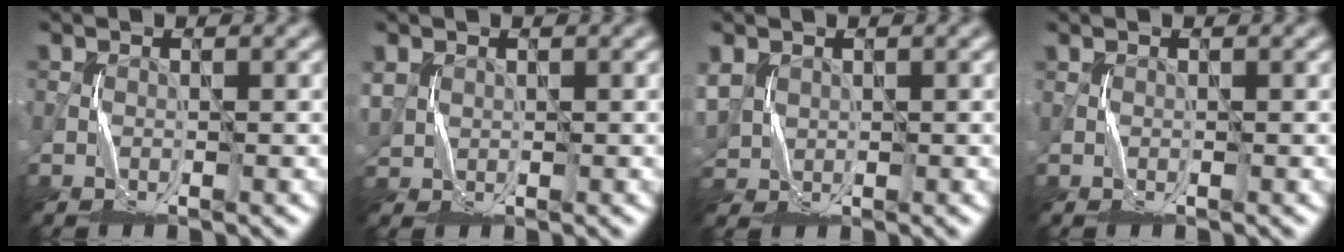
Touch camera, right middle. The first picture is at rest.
{"total": 1.7, "force": [0.7, 1.5, 0.5], "torque": [-0.019, 0.001, 0.018]}
{"total": 2.9, "force": [0.9, 2.4, 1.4], "torque": [-0.045, -0.001, 0.022]}
{"total": 0.0}